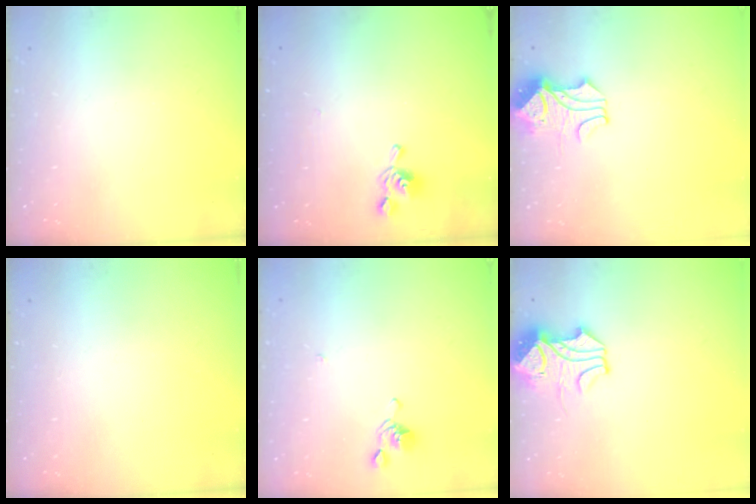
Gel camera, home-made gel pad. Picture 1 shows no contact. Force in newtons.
{"total": 2.3, "press": 2.2, "slide": 0.8}
{"total": 1.6, "press": 1.2, "slide": 1.0}
{"total": 0.0}
{"total": 2.6, "press": 2.6, "slide": 0.6}
{"total": 6.0, "press": 6.0, "slide": 0.8}